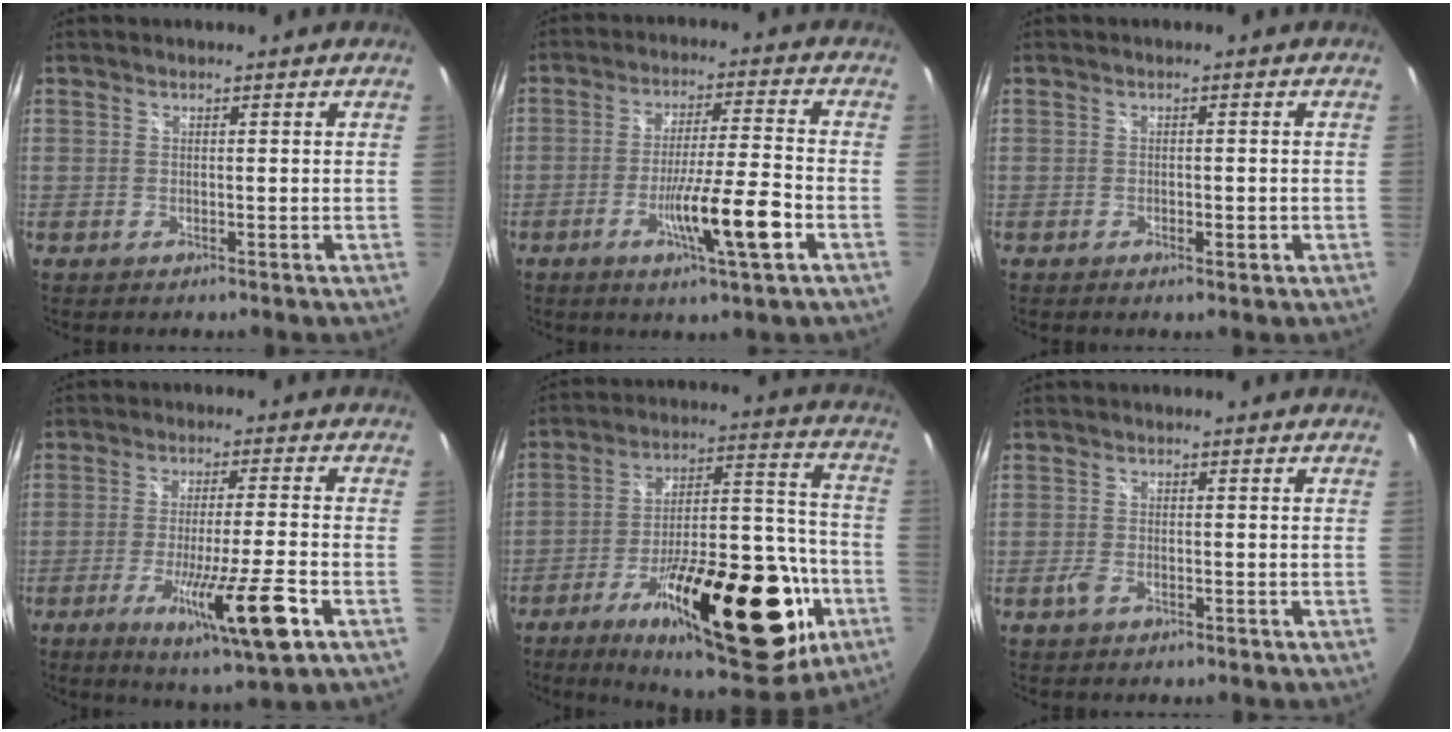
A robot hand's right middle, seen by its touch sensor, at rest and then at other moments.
{"total": 10.7, "force": [-4.6, -0.2, 9.6], "torque": [-0.174, -0.015, -0.079]}
{"total": 1.9, "force": [-0.9, 0.9, 1.4], "torque": [-0.021, -0.002, -0.012]}
{"total": 13.5, "force": [-6.0, 0.4, 12.1], "torque": [-0.220, -0.040, -0.099]}
{"total": 30.9, "force": [-14.4, 11.9, 24.7], "torque": [-0.373, -0.001, -0.213]}
{"total": 1.9, "force": [-1.2, 0.9, 1.3], "torque": [-0.031, -0.001, -0.025]}